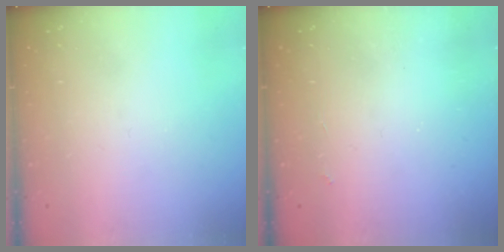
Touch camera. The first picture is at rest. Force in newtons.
{"total": 2.5, "press": 2.4, "slide": 0.4}